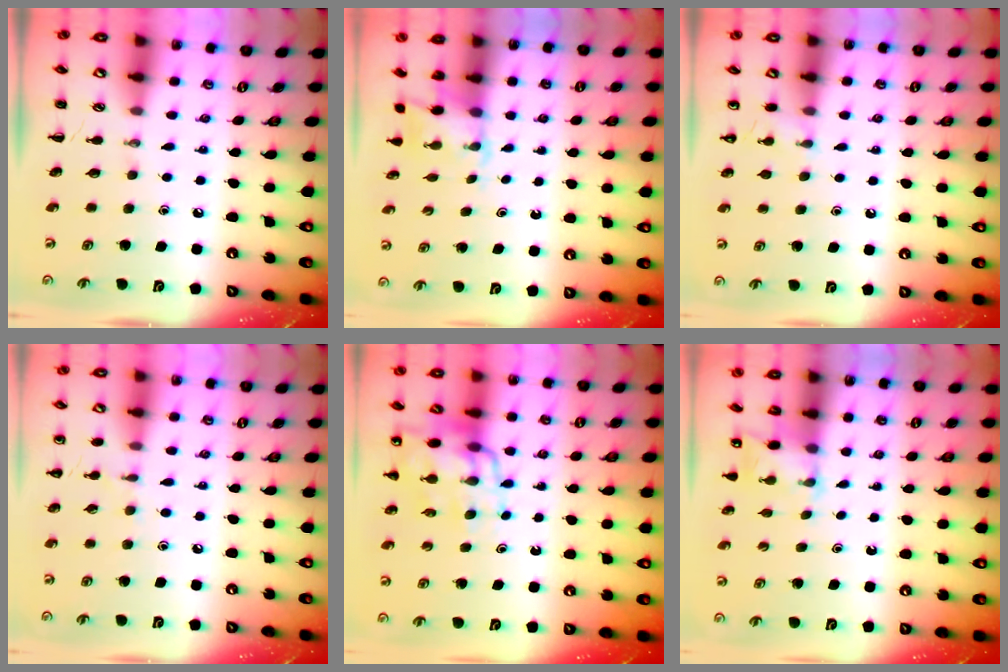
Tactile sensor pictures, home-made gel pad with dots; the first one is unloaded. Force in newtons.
{"total": 2.6, "press": 2.5, "slide": 0.6}
{"total": 3.6, "press": 3.4, "slide": 1.2}
{"total": 5.5, "press": 5.2, "slide": 1.8}
{"total": 14.7, "press": 14.2, "slide": 3.9}
{"total": 2.8, "press": 2.7, "slide": 0.9}